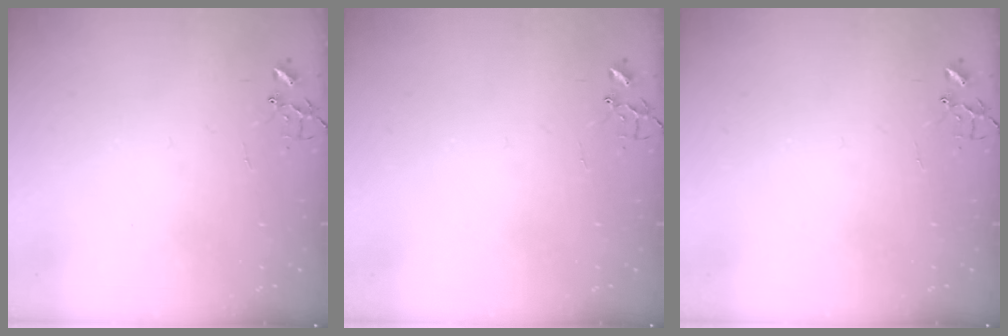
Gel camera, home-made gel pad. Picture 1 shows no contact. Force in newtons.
{"total": 0.0}
{"total": 0.0}